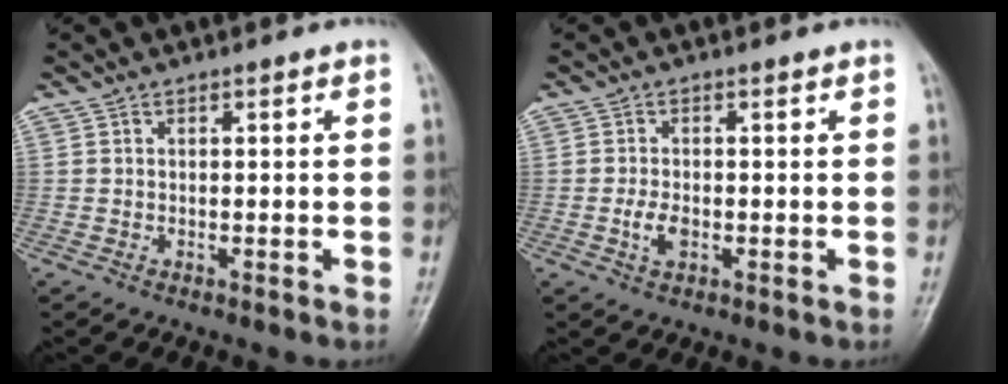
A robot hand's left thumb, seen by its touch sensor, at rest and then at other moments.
{"total": 2.9, "force": [-0.6, 1.7, 2.3], "torque": [-0.046, -0.002, -0.012]}